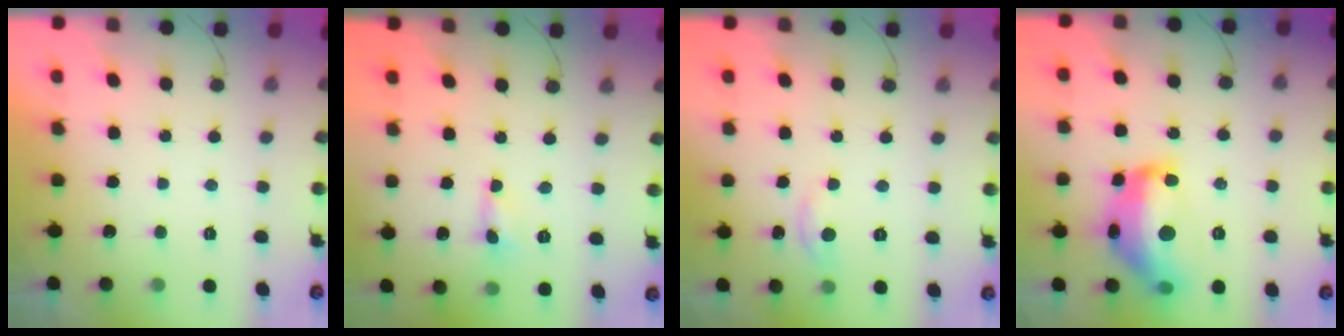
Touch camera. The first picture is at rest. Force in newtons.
{"total": 0.0}
{"total": 3.8, "press": 3.7, "slide": 0.5}
{"total": 18.8, "press": 18.8, "slide": 1.1}